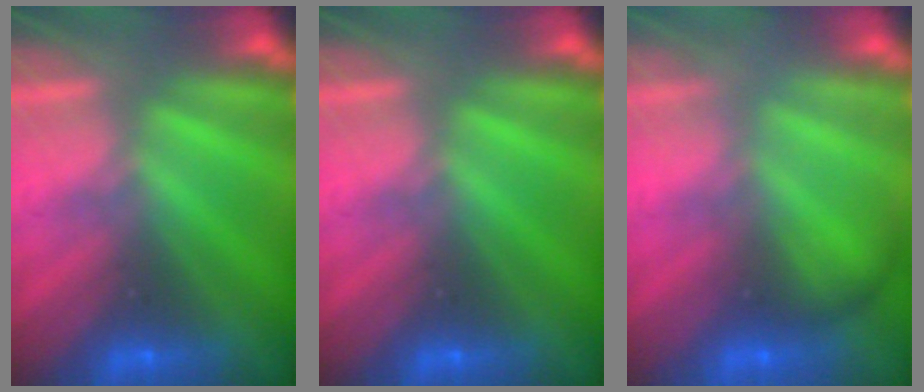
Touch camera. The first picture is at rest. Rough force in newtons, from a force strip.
{"total": 0.0}
{"total": 1.8}